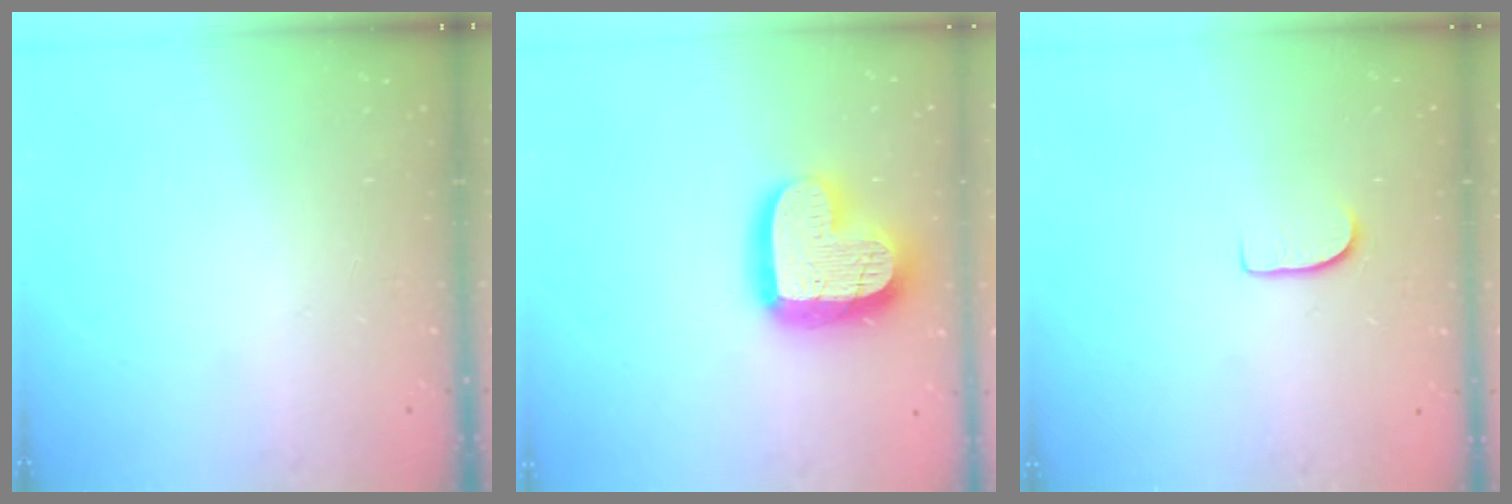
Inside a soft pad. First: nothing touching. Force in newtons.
{"total": 20.3, "press": 20.2, "slide": 1.7}
{"total": 6.1, "press": 6.1, "slide": 0.5}